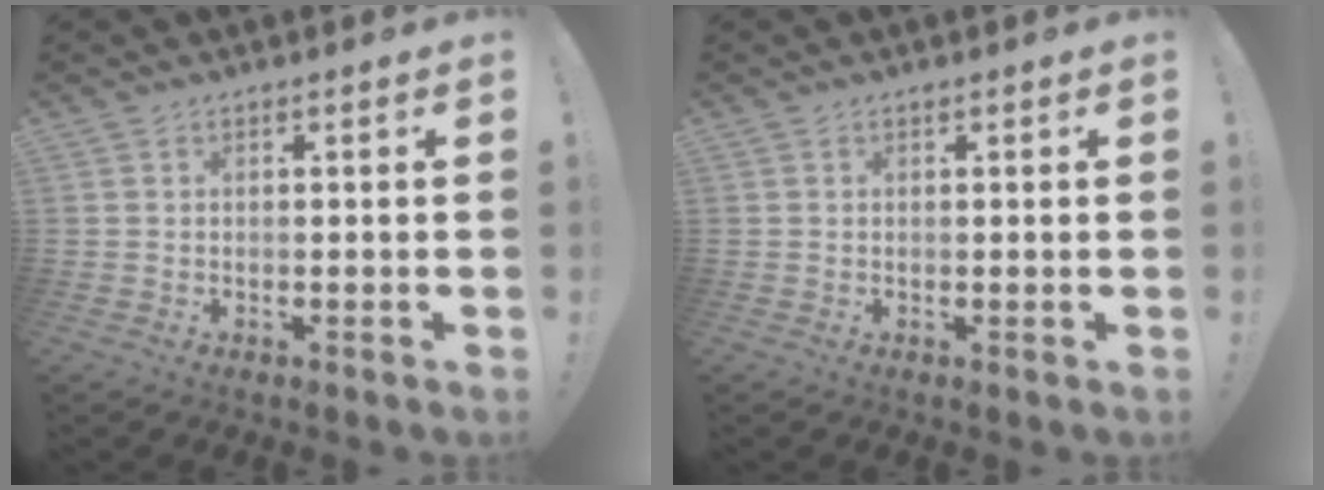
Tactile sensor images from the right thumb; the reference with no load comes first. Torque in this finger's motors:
{"motor_torque": [-0.49, -0.13, 0.03, 0.11, 0.03]}